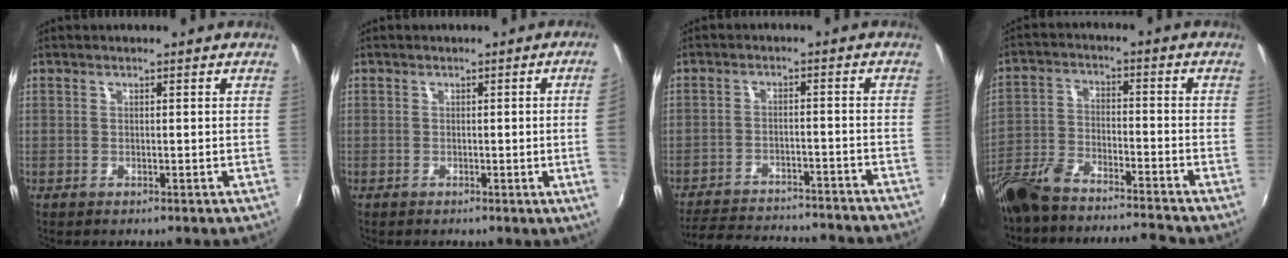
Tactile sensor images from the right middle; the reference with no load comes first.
{"total": 4.6, "force": [0.4, -2.1, 4.1], "torque": [-0.062, -0.006, 0.008]}
{"total": 21.0, "force": [-18.9, 4.0, 8.2], "torque": [-0.165, -0.012, -0.253]}
{"total": 14.6, "force": [-13.3, 2.0, 5.7], "torque": [-0.135, -0.015, -0.244]}